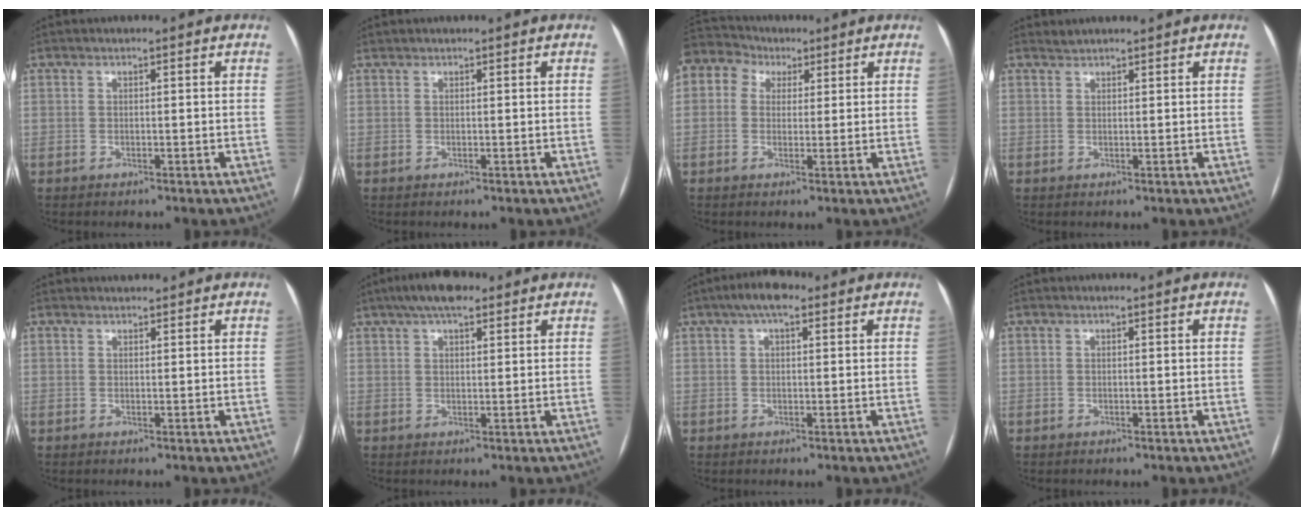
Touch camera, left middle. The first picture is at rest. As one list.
[{"total": 0.0}, {"total": 14.2, "force": [6.5, 11.2, 5.6], "torque": [-0.170, 0.080, 0.119]}, {"total": 1.3, "force": [1.3, -0.3, -0.2], "torque": [0.001, 0.010, 0.027]}, {"total": 1.1, "force": [1.1, -0.1, -0.2], "torque": [0.001, 0.005, 0.018]}, {"total": 7.0, "force": [4.9, 2.3, 4.5], "torque": [-0.078, 0.027, 0.079]}, {"total": 5.0, "force": [2.8, 1.8, 3.6], "torque": [-0.064, 0.023, 0.040]}, {"total": 0.0}]